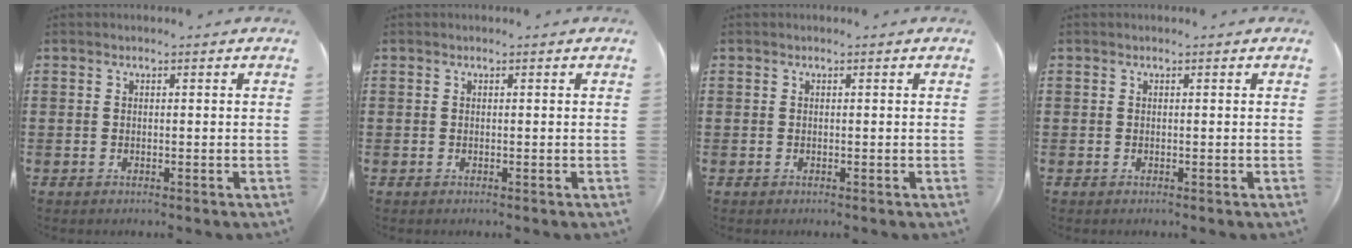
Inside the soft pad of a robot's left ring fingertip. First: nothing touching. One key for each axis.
{"total": 0.0}
{"total": 0.0}
{"total": 0.0}